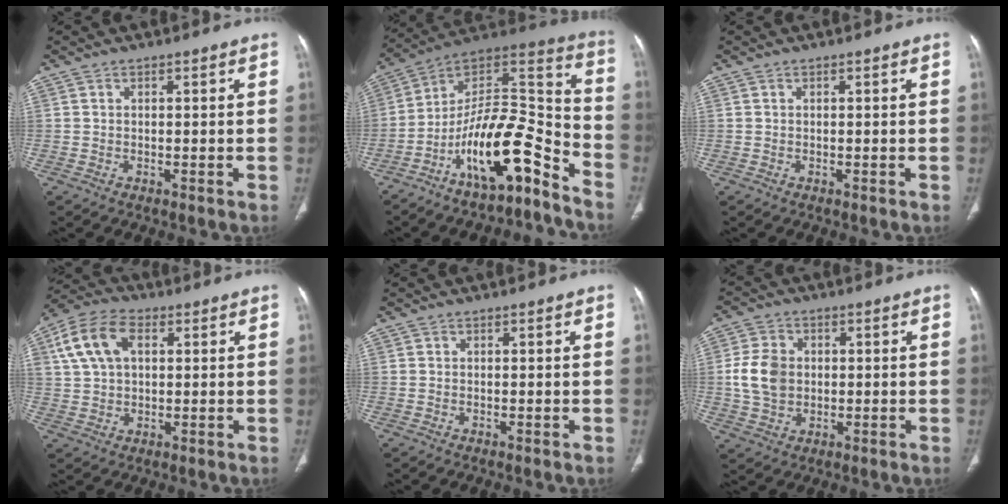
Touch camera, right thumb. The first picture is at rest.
{"total": 18.4, "force": [-11.9, 5.4, 12.9], "torque": [-0.180, 0.117, -0.206]}
{"total": 0.0}
{"total": 11.2, "force": [3.4, 7.1, 7.9], "torque": [-0.154, 0.018, 0.059]}
{"total": 0.0}
{"total": 8.2, "force": [0.4, 6.4, 5.1], "torque": [-0.086, 0.003, 0.011]}